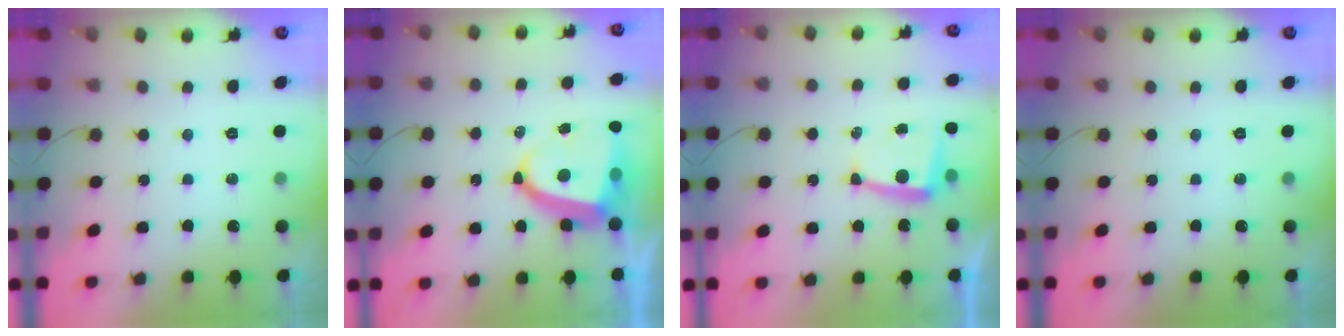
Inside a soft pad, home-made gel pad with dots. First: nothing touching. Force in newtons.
{"total": 11.2, "press": 11.2, "slide": 1.3}
{"total": 6.0, "press": 6.0, "slide": 0.6}
{"total": 0.0}